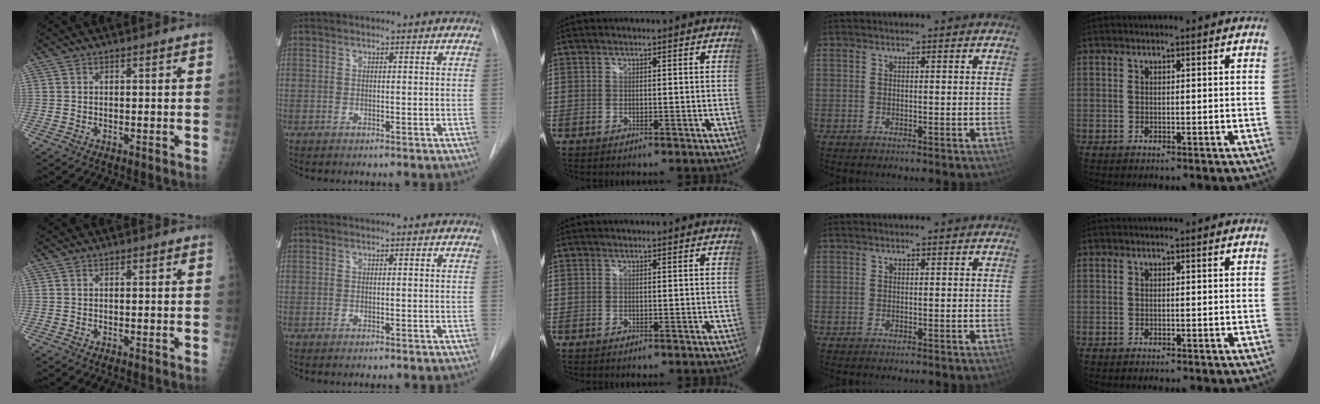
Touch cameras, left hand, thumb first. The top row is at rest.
{}